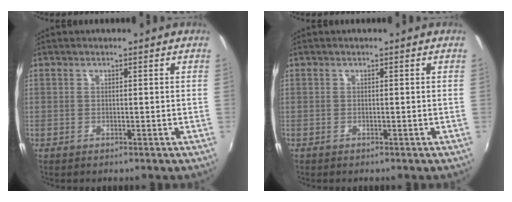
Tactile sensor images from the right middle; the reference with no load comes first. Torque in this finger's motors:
{"motor_torque": [-0.05, -0.06, 0.03, 0.00]}